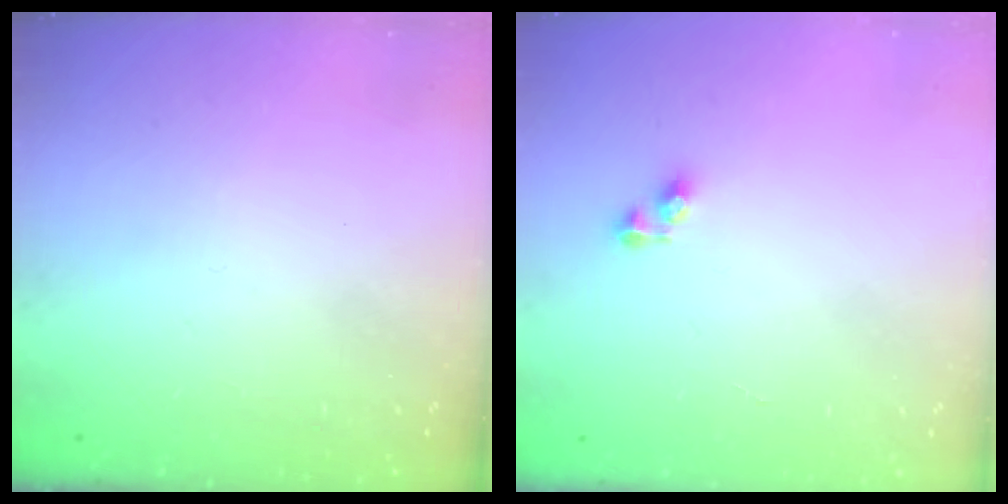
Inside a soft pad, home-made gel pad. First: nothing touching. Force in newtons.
{"total": 3.5, "press": 3.5, "slide": 0.5}